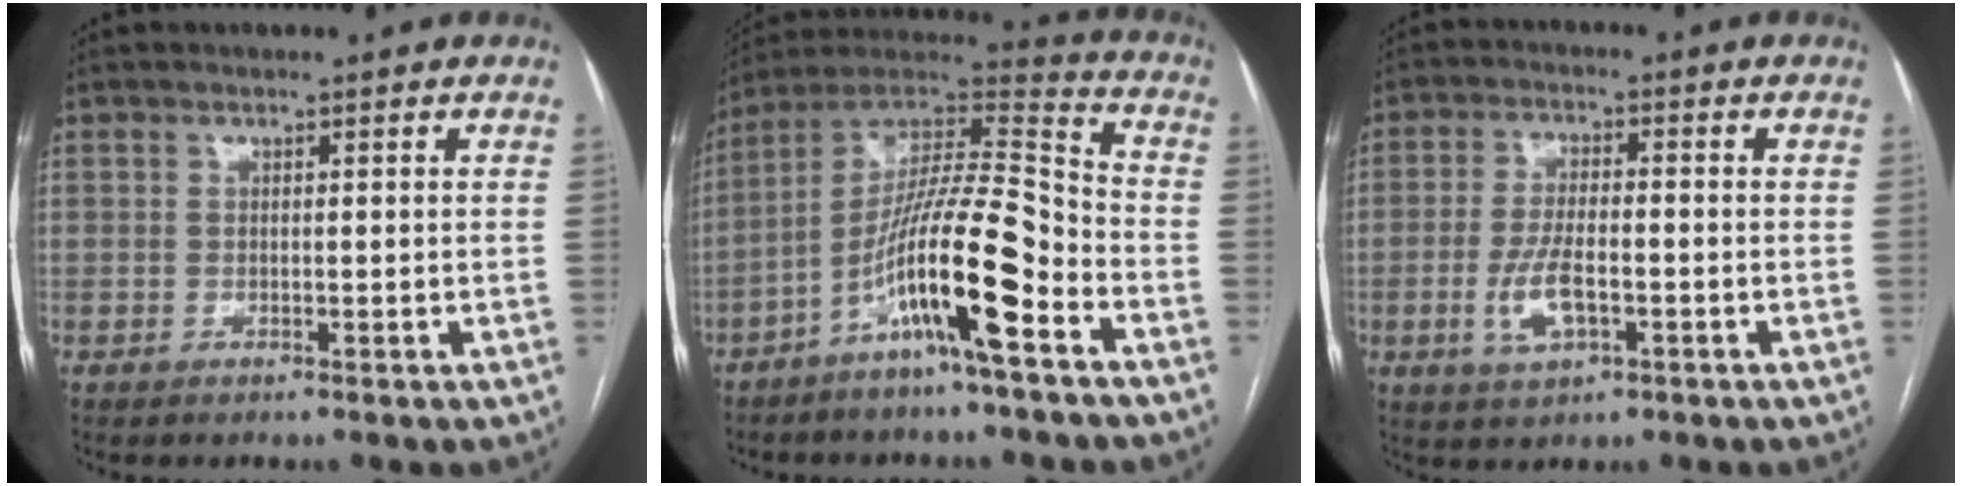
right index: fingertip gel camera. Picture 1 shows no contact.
{"total": 16.2, "force": [-7.3, 0.9, 14.5], "torque": [-0.267, 0.007, -0.131]}
{"total": 6.7, "force": [-2.0, 2.4, 5.9], "torque": [-0.124, 0.000, -0.033]}